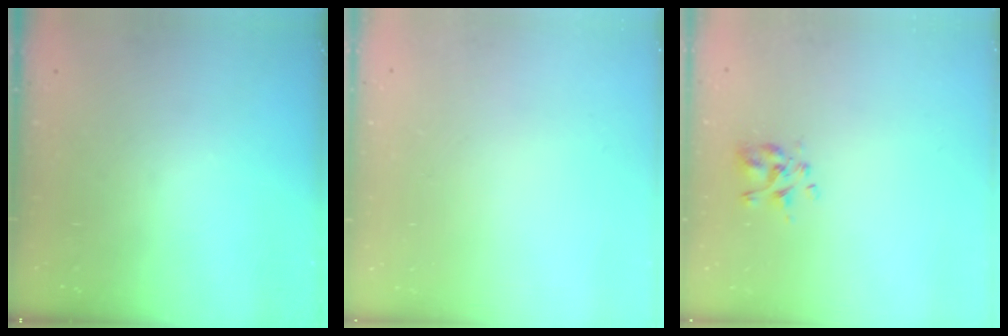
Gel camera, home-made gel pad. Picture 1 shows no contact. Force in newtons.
{"total": 1.9, "press": 1.9, "slide": 0.2}
{"total": 2.2, "press": 2.1, "slide": 0.8}